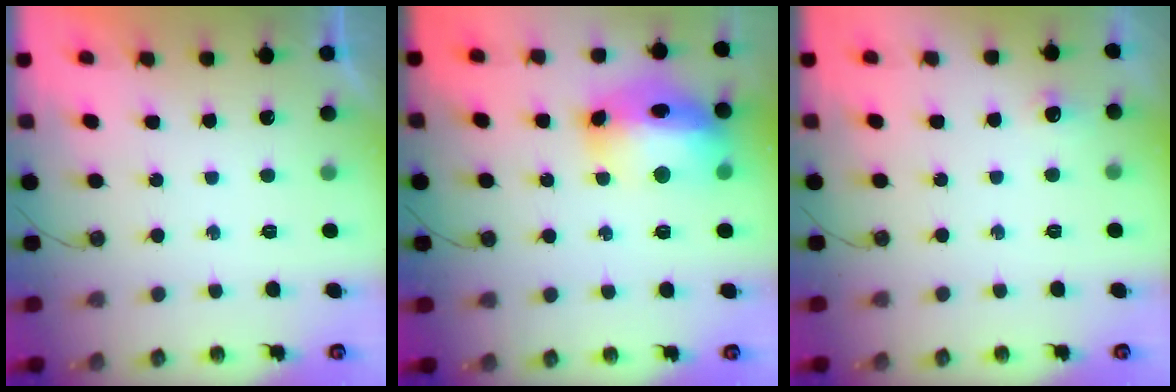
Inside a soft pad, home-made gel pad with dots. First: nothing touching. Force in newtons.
{"total": 16.8, "press": 16.7, "slide": 1.8}
{"total": 5.7, "press": 5.6, "slide": 1.1}